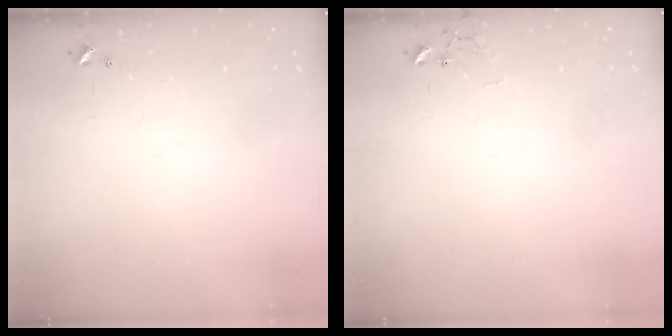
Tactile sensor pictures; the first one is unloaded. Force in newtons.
{"total": 7.4, "press": 7.4, "slide": 0.6}